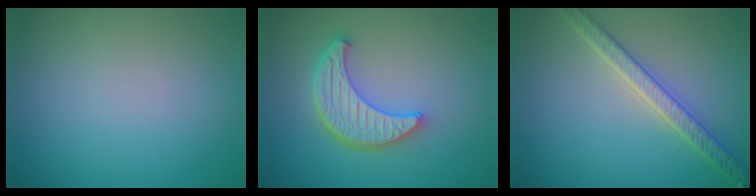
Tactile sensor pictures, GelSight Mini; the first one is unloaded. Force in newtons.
{"total": 5.1, "press": 4.3, "slide": 2.8}
{"total": 3.6, "press": 3.5, "slide": 0.7}